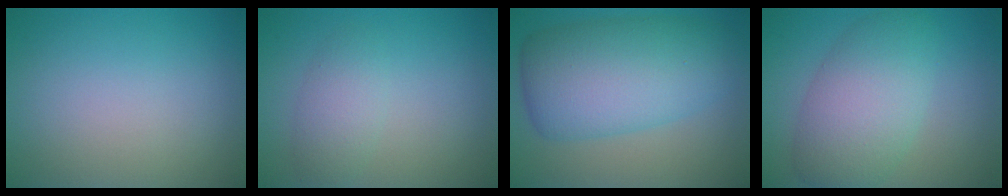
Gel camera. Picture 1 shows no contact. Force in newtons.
{"total": 2.4, "press": 2.4, "slide": 0.1}
{"total": 9.3, "press": 9.3, "slide": 0.1}
{"total": 5.4, "press": 5.4, "slide": 0.5}